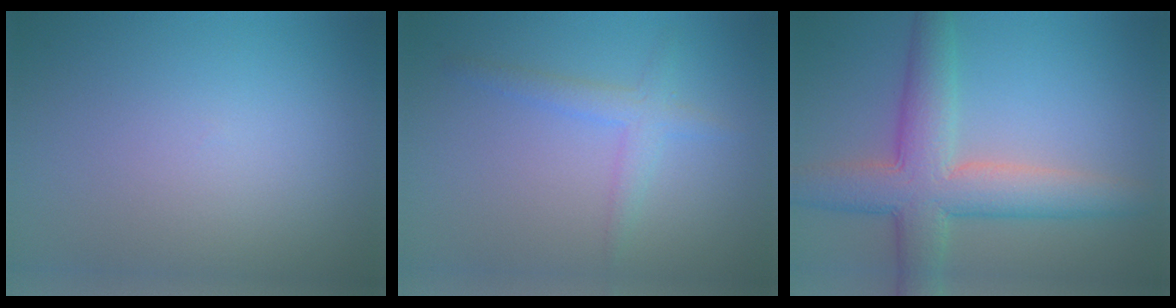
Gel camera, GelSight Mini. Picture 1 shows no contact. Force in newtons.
{"total": 2.1, "press": 2.1, "slide": 0.1}
{"total": 7.5, "press": 7.5, "slide": 0.2}